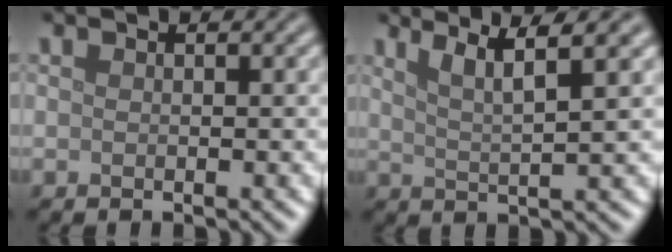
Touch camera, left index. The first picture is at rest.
{"total": 4.2, "force": [2.6, 0.6, 3.2], "torque": [-0.046, 0.006, 0.048]}